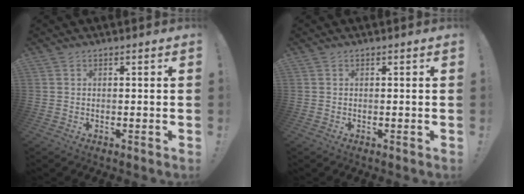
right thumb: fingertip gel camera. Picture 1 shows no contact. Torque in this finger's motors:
{"motor_torque": [0.00, 0.00, 0.00, 0.00, 0.00]}